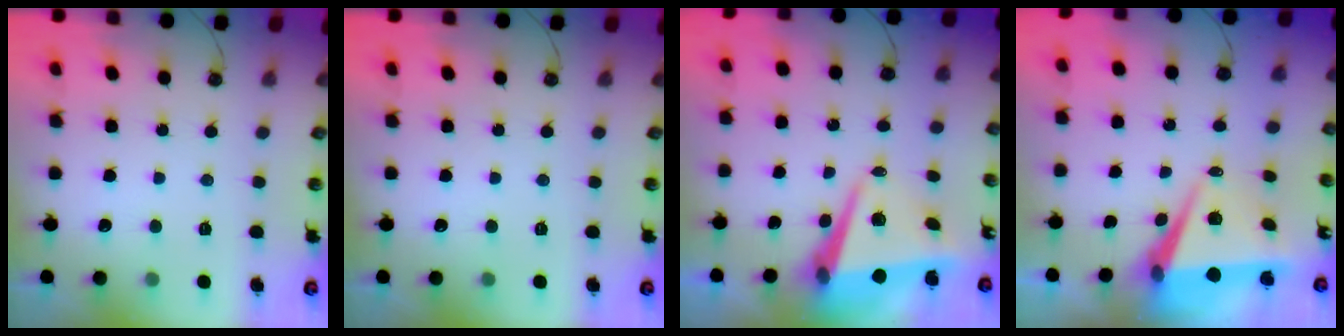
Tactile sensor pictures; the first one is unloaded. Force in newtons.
{"total": 0.0}
{"total": 9.0, "press": 8.9, "slide": 1.6}
{"total": 7.3, "press": 5.9, "slide": 4.2}